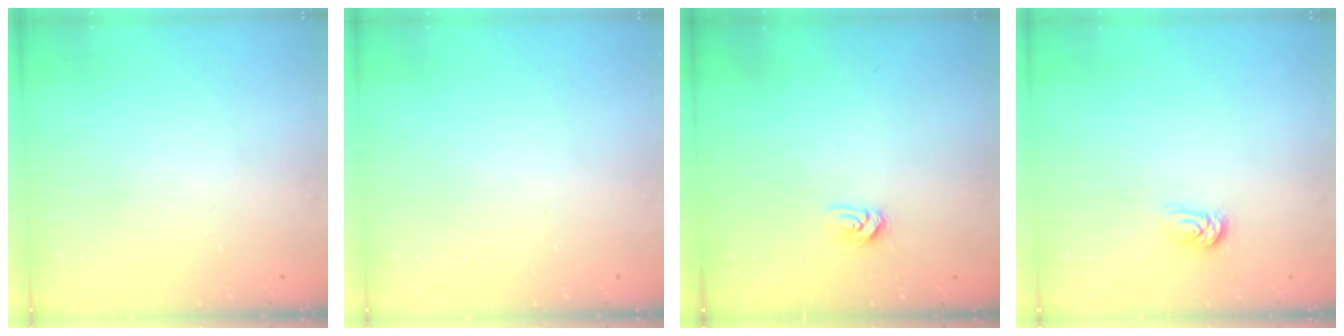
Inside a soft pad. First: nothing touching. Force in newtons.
{"total": 0.0}
{"total": 4.4, "press": 4.3, "slide": 0.5}
{"total": 4.0, "press": 4.0, "slide": 0.5}